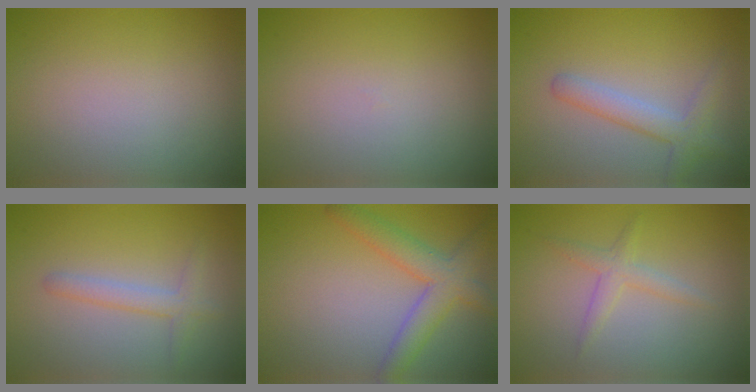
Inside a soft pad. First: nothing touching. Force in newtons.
{"total": 0.0}
{"total": 2.8, "press": 2.8, "slide": 0.1}
{"total": 2.0, "press": 2.0, "slide": 0.1}
{"total": 4.5, "press": 4.5, "slide": 0.2}
{"total": 1.8, "press": 1.8, "slide": 0.1}